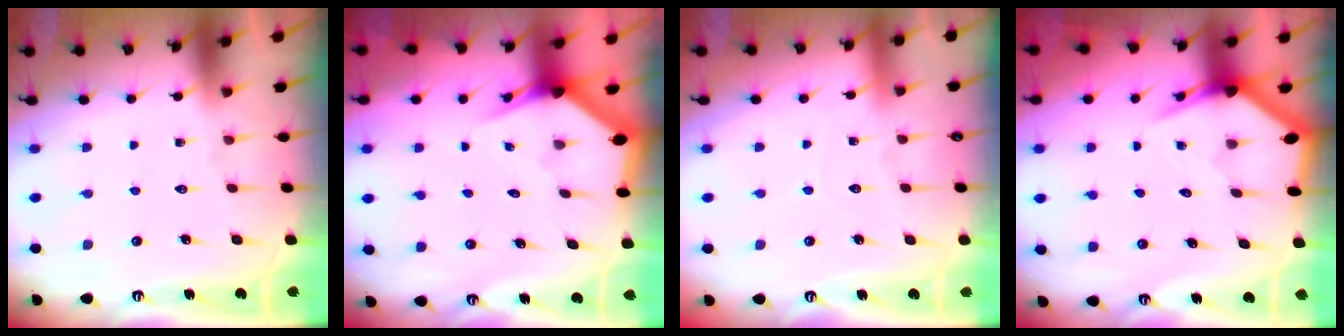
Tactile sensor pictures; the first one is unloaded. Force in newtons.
{"total": 2.9, "press": 2.9, "slide": 0.2}
{"total": 2.4, "press": 2.4, "slide": 0.2}
{"total": 3.7, "press": 3.6, "slide": 0.6}